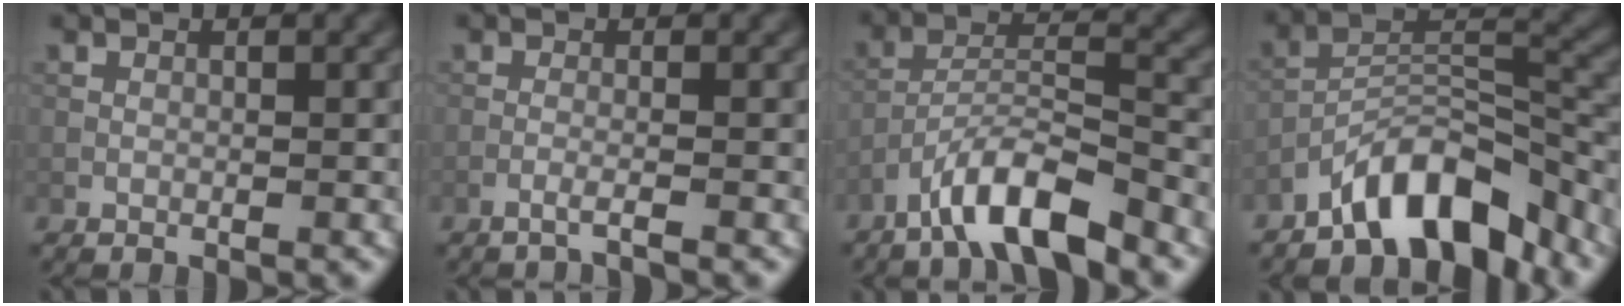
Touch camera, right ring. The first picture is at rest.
{"total": 1.3, "force": [-0.9, 0.1, 1.0], "torque": [-0.010, 0.005, -0.027]}
{"total": 6.7, "force": [-4.9, 1.4, 4.3], "torque": [-0.075, 0.007, -0.090]}
{"total": 8.5, "force": [-6.3, 3.0, 4.8], "torque": [-0.068, 0.012, -0.116]}